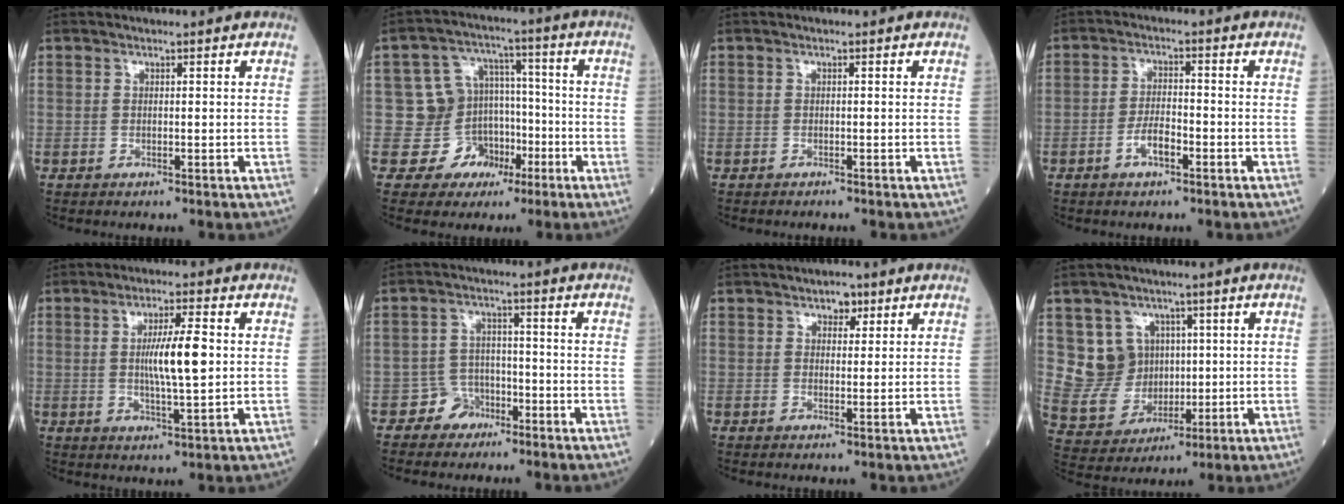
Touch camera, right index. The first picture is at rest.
{"total": 8.8, "force": [-3.6, 8.0, 0.7], "torque": [0.005, 0.049, -0.048]}
{"total": 0.9, "force": [-0.8, 0.1, 0.4], "torque": [-0.009, -0.002, -0.011]}
{"total": 3.9, "force": [-2.1, 1.3, 3.0], "torque": [-0.055, 0.004, -0.042]}
{"total": 7.7, "force": [0.7, 0.7, 7.7], "torque": [-0.137, 0.000, 0.011]}
{"total": 3.9, "force": [-2.6, 2.9, 0.0], "torque": [0.004, 0.015, -0.047]}
{"total": 2.4, "force": [1.4, 1.4, 1.3], "torque": [-0.014, 0.004, 0.019]}
{"total": 8.7, "force": [2.5, 8.2, 1.8], "torque": [-0.046, 0.023, 0.062]}